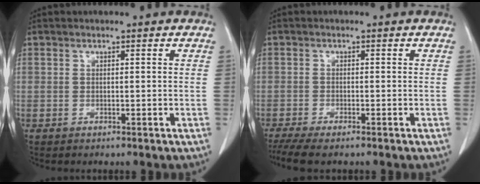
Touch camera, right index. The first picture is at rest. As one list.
[{"total": 6.1, "force": [-4.9, 1.1, 3.6], "torque": [-0.058, -0.012, -0.079]}]